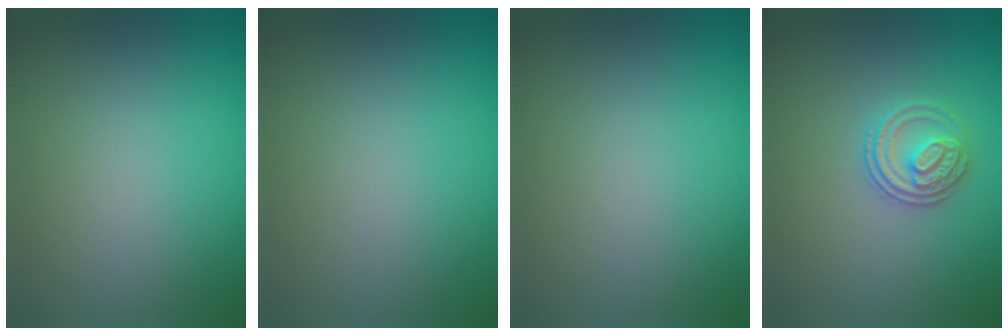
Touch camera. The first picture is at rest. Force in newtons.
{"total": 0.0}
{"total": 0.0}
{"total": 2.7, "press": 2.6, "slide": 0.7}